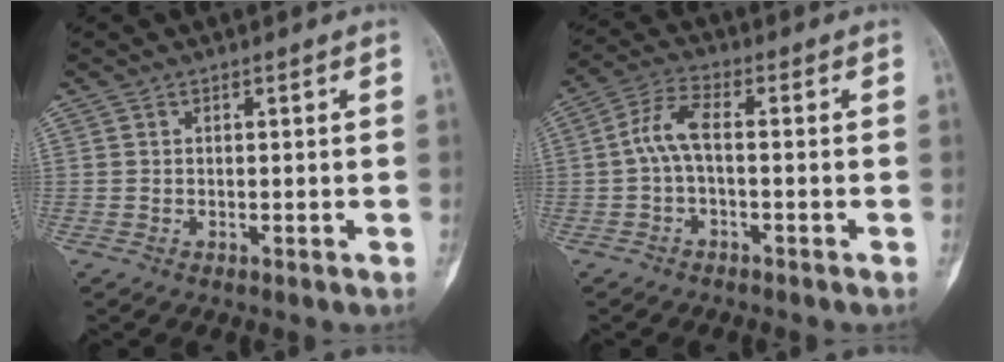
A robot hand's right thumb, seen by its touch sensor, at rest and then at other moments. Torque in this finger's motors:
{"motor_torque": [0.04, 0.01, 0.13, -0.13, 0.03]}